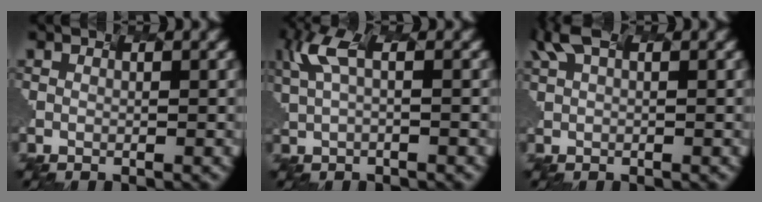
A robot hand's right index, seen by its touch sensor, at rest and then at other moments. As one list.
[{"total": 2.6, "force": [0.1, 0.0, 2.6], "torque": [-0.077, 0.009, 0.041]}, {"total": 1.9, "force": [1.1, 0.1, 1.5], "torque": [-0.041, 0.010, 0.040]}]